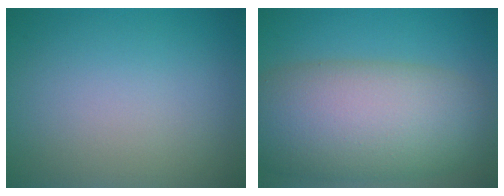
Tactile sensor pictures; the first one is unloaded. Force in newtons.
{"total": 11.6, "press": 11.6, "slide": 0.9}